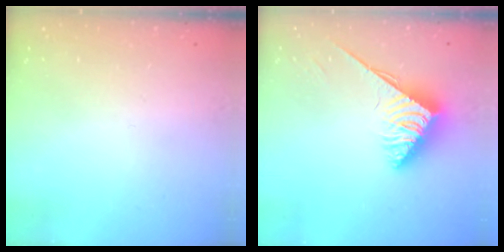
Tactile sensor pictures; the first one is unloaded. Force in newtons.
{"total": 3.9, "press": 3.8, "slide": 0.5}